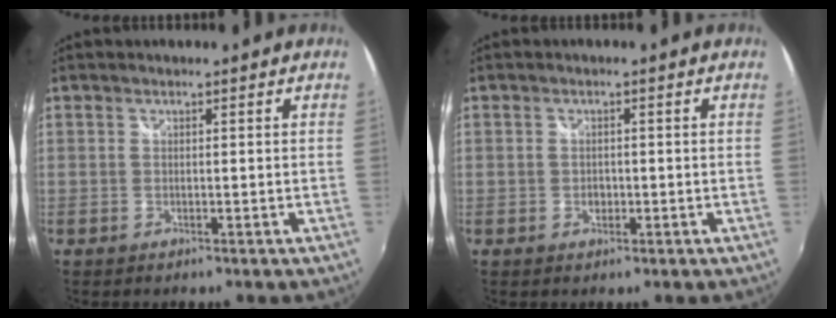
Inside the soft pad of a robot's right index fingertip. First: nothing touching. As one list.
[{"total": 1.7, "force": [-0.3, 1.4, 0.9], "torque": [-0.015, 0.000, -0.007]}]